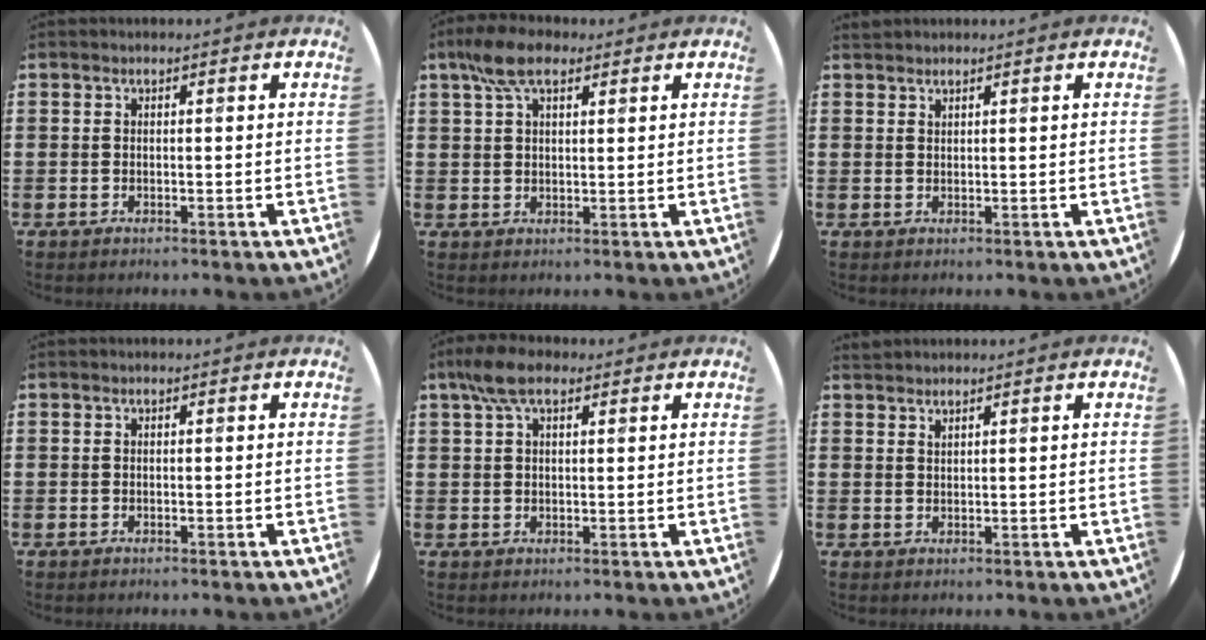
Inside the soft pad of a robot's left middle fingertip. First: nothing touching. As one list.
[{"total": 6.4, "force": [4.0, 3.0, 3.9], "torque": [-0.081, 0.005, 0.072]}, {"total": 0.7, "force": [0.7, 0.0, -0.1], "torque": [0.000, 0.000, 0.015]}, {"total": 0.0}, {"total": 5.3, "force": [3.1, 2.4, 3.5], "torque": [-0.076, 0.012, 0.057]}, {"total": 1.1, "force": [1.1, -0.1, -0.1], "torque": [0.001, 0.000, 0.021]}]